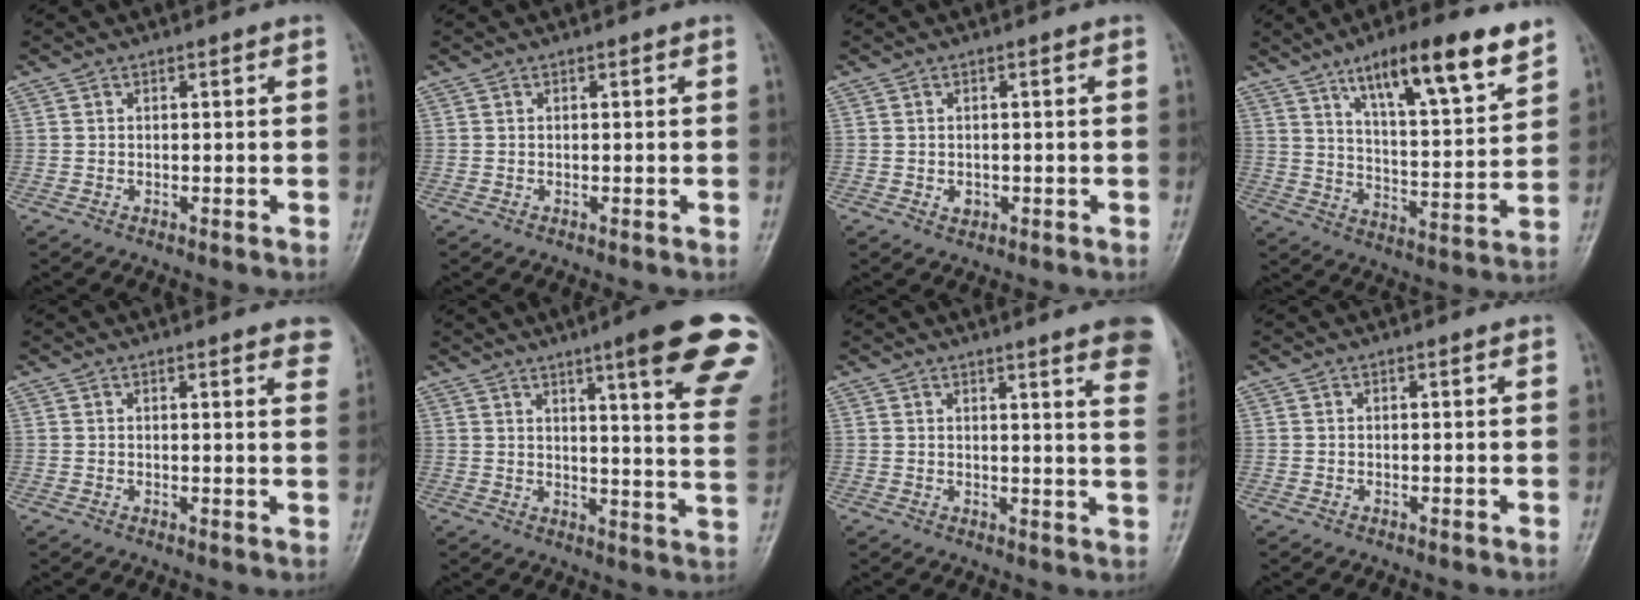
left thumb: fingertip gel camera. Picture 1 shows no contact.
{"total": 0.0}
{"total": 1.5, "force": [-0.4, 1.2, 0.9], "torque": [-0.008, 0.003, -0.002]}
{"total": 16.8, "force": [10.7, 3.9, 12.4], "torque": [-0.174, -0.052, 0.177]}
{"total": 5.5, "force": [4.1, 1.2, 3.4], "torque": [-0.021, -0.009, 0.034]}
{"total": 19.6, "force": [11.6, 2.1, 15.7], "torque": [-0.181, -0.049, 0.135]}
{"total": 12.4, "force": [8.4, 1.5, 9.1], "torque": [-0.086, -0.030, 0.079]}
{"total": 0.0}